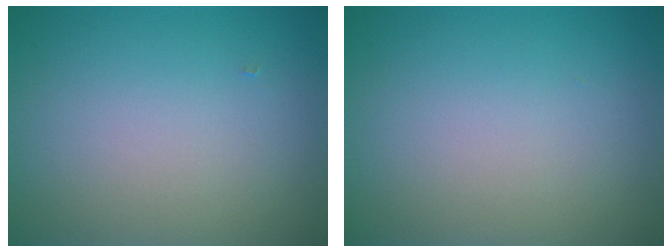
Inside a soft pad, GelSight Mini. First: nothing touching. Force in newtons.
{"total": 0.0}